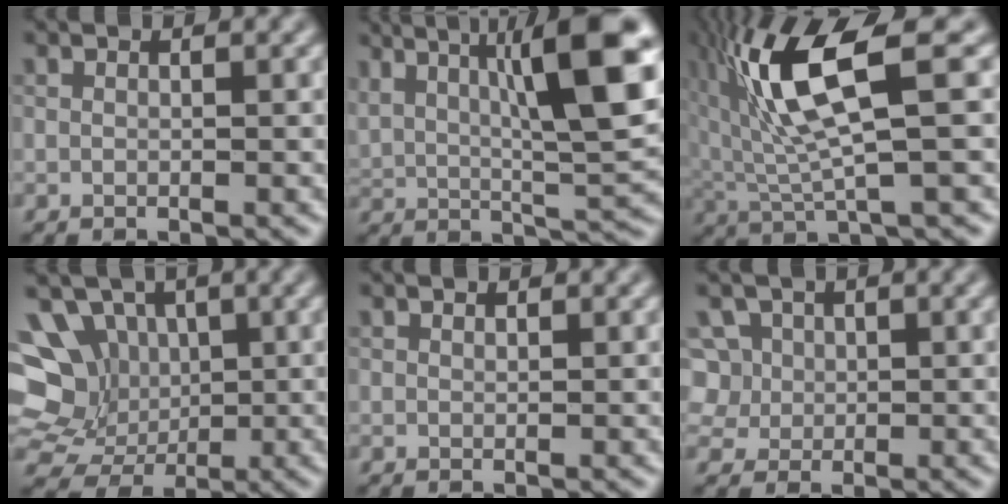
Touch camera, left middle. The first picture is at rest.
{"total": 11.1, "force": [4.1, 3.2, 9.8], "torque": [-0.159, 0.011, 0.075]}
{"total": 8.5, "force": [1.9, 2.1, 8.0], "torque": [-0.169, 0.008, 0.046]}
{"total": 8.9, "force": [0.5, 7.9, 4.2], "torque": [-0.080, 0.021, -0.006]}
{"total": 0.0}
{"total": 5.1, "force": [1.9, 4.3, 2.0], "torque": [-0.057, 0.020, 0.030]}